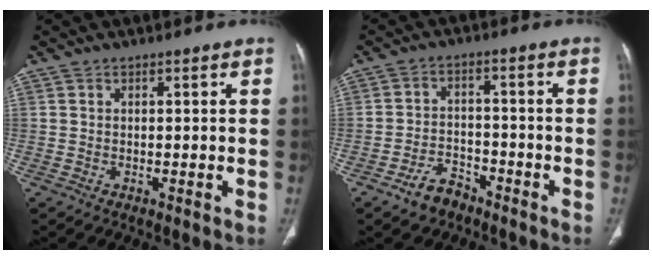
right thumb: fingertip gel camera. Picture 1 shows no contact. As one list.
[{"total": 5.7, "force": [-4.0, 3.4, 2.0], "torque": [-0.027, 0.031, -0.067]}]